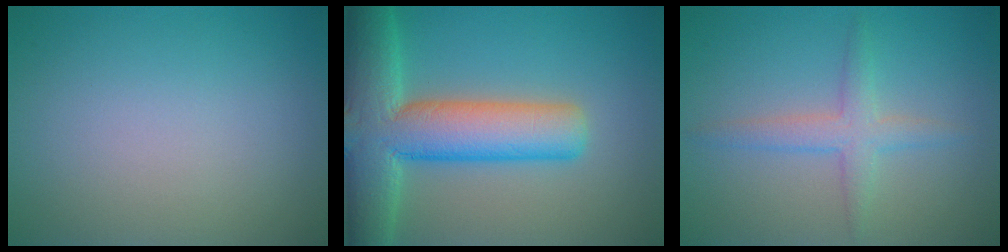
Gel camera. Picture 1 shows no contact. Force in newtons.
{"total": 10.9, "press": 10.9, "slide": 0.7}
{"total": 2.6, "press": 2.6, "slide": 0.1}